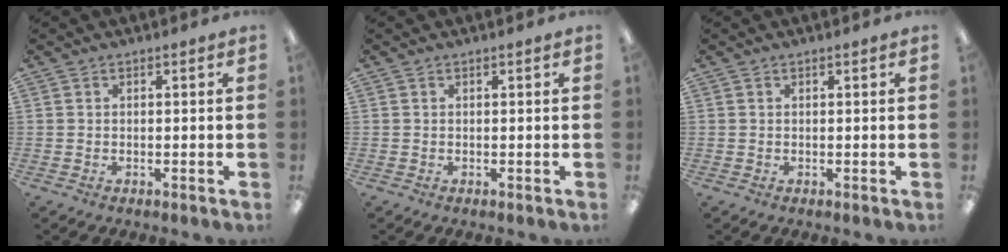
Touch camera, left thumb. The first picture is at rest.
{"total": 0.0}
{"total": 0.0}